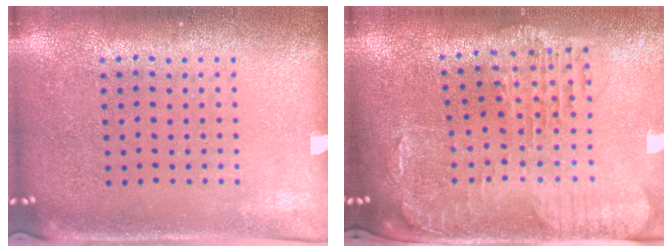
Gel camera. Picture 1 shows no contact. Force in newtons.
{"total": 1.8, "press": 1.6, "slide": 0.7}